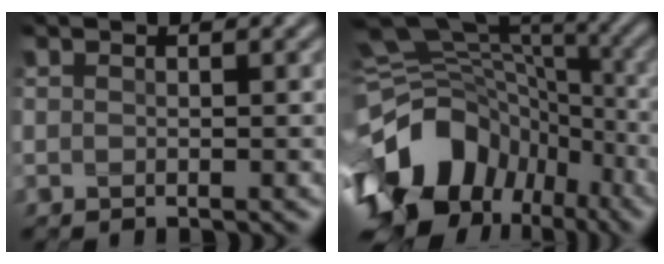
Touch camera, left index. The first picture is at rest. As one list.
[{"total": 16.3, "force": [-7.7, 11.5, 8.6], "torque": [-0.186, 0.004, -0.117]}]